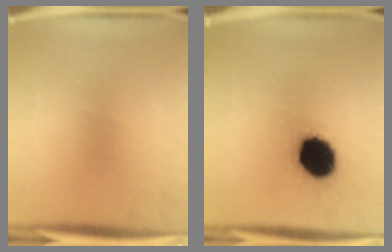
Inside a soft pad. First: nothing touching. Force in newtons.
{"total": 15.6}